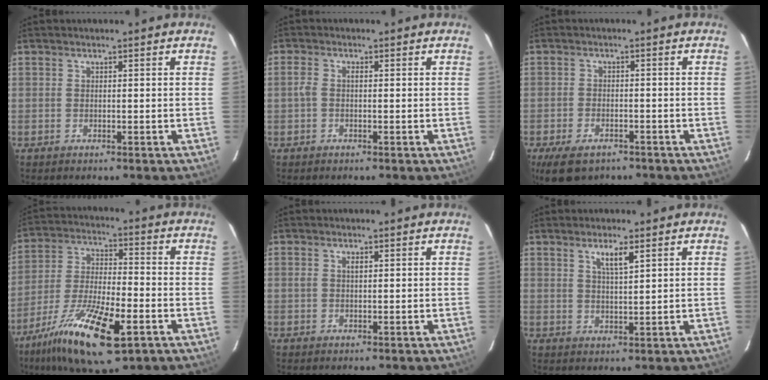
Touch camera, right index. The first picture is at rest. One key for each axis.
{"total": 1.9, "fx": -0.2, "fy": 1.0, "fz": 1.7, "tx": -0.036, "ty": 0.006, "tz": -0.006}
{"total": 7.8, "fx": -5.3, "fy": 4.0, "fz": 4.1, "tx": -0.099, "ty": -0.015, "tz": -0.087}
{"total": 19.0, "fx": -10.3, "fy": 5.8, "fz": 14.9, "tx": -0.296, "ty": -0.045, "tz": -0.187}
{"total": 1.1, "fx": 0.4, "fy": 0.6, "fz": 0.9, "tx": -0.016, "ty": 0.003, "tz": 0.006}
{"total": 3.7, "fx": 2.0, "fy": 0.5, "fz": 3.1, "tx": -0.053, "ty": 0.000, "tz": 0.037}